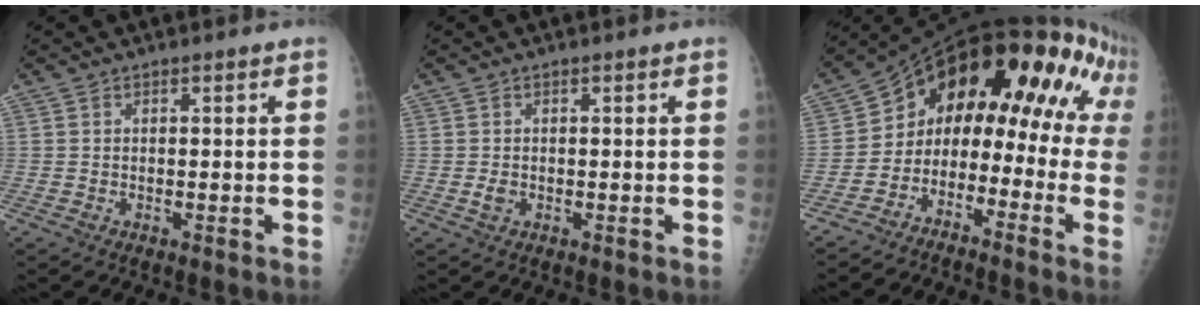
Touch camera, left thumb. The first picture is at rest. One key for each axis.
{"total": 1.3, "fx": -0.2, "fy": 1.0, "fz": 0.8, "tx": -0.014, "ty": -0.001, "tz": -0.002}
{"total": 16.0, "fx": -2.7, "fy": 11.4, "fz": 10.9, "tx": -0.098, "ty": 0.124, "tz": -0.051}